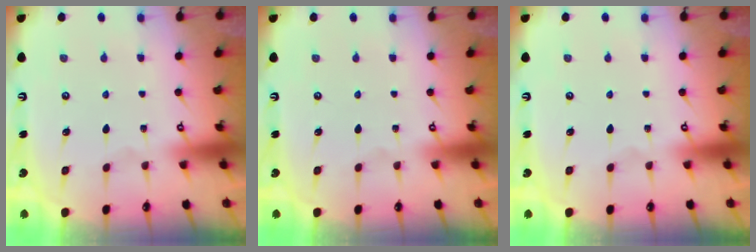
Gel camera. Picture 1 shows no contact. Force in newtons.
{"total": 0.0}
{"total": 0.0}